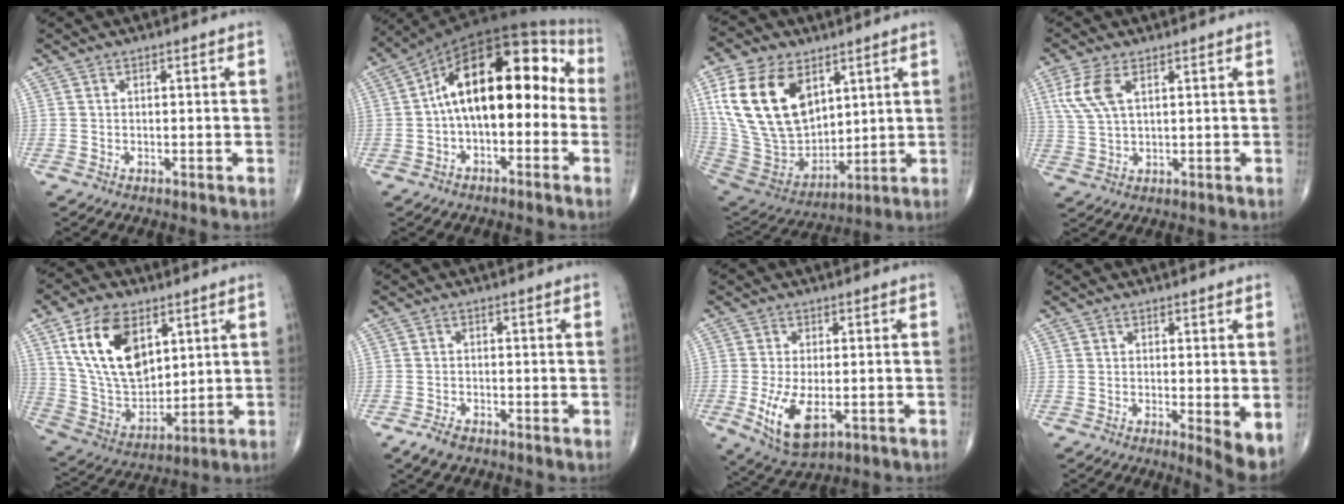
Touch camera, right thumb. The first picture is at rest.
{"total": 18.8, "force": [-0.3, 10.2, 15.8], "torque": [-0.221, 0.055, -0.016]}
{"total": 21.4, "force": [8.3, 13.5, 14.4], "torque": [-0.260, -0.035, 0.171]}
{"total": 6.6, "force": [2.5, 3.0, 5.2], "torque": [-0.128, 0.002, 0.056]}
{"total": 17.3, "force": [7.1, 10.4, 11.9], "torque": [-0.192, -0.030, 0.148]}
{"total": 2.7, "force": [-2.0, 1.0, 1.4], "torque": [-0.033, 0.001, -0.040]}
{"total": 8.7, "force": [-2.3, 4.2, 7.3], "torque": [-0.142, -0.015, -0.031]}
{"total": 4.6, "force": [-0.5, 1.1, 4.4], "torque": [-0.067, -0.015, -0.013]}